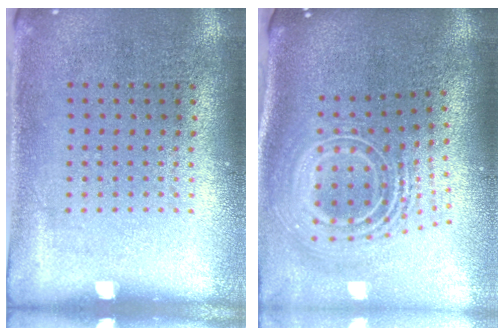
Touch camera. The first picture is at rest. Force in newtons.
{"total": 2.8, "press": 1.9, "slide": 2.0}